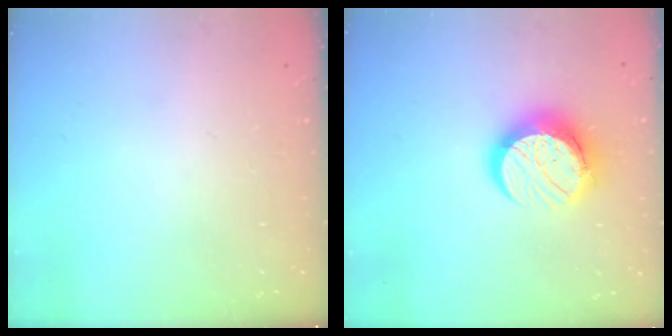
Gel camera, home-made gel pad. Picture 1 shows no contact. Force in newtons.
{"total": 12.4, "press": 12.4, "slide": 1.0}